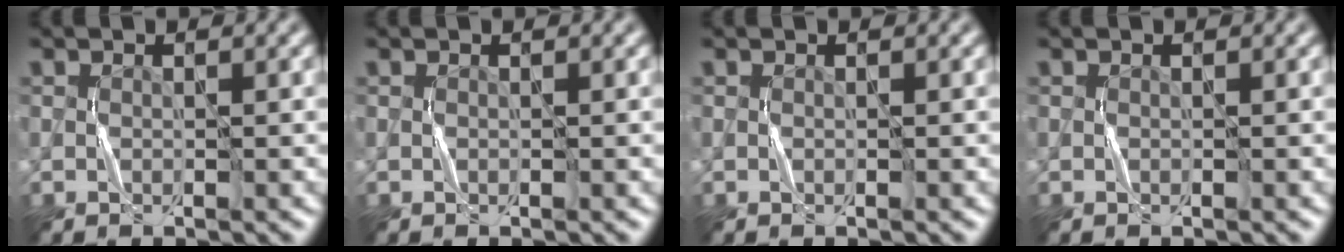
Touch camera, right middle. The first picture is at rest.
{"total": 0.0}
{"total": 0.0}
{"total": 0.0}